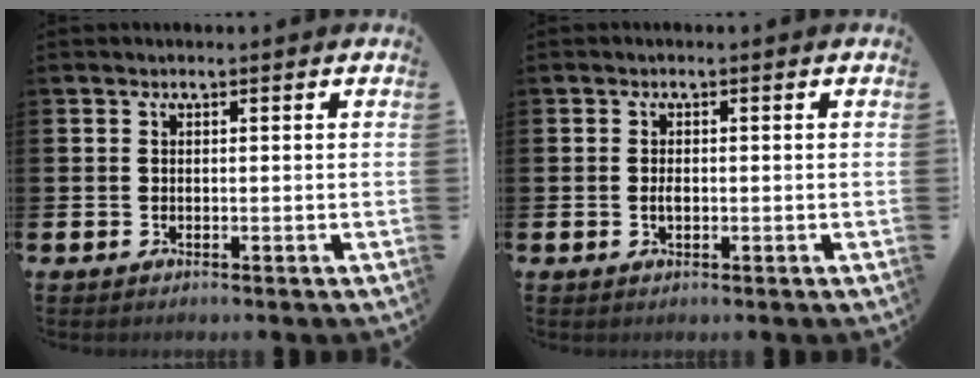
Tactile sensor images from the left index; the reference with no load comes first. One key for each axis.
{"total": 1.2, "fx": -0.1, "fy": 0.6, "fz": 1.0, "tx": -0.018, "ty": 0.002, "tz": -0.004}